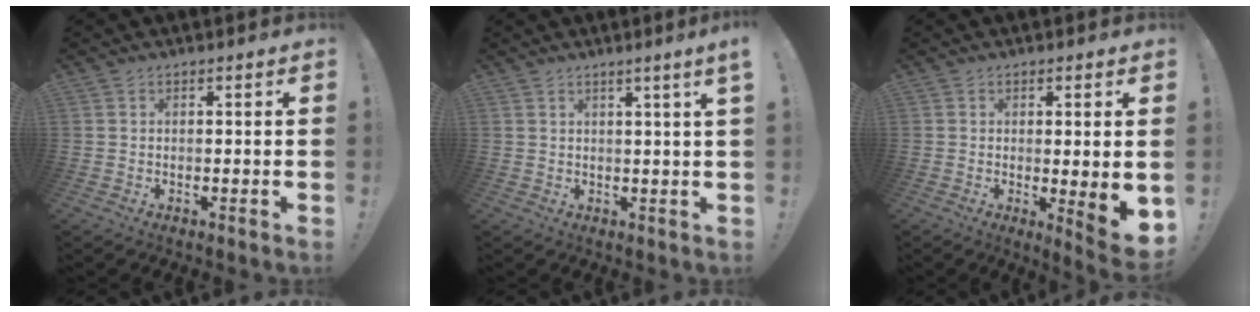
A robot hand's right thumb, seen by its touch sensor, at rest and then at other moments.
{"total": 3.3, "force": [1.5, -0.7, 2.9], "torque": [-0.038, -0.009, 0.020]}
{"total": 6.3, "force": [-0.1, 0.6, 6.3], "torque": [-0.076, -0.017, 0.001]}